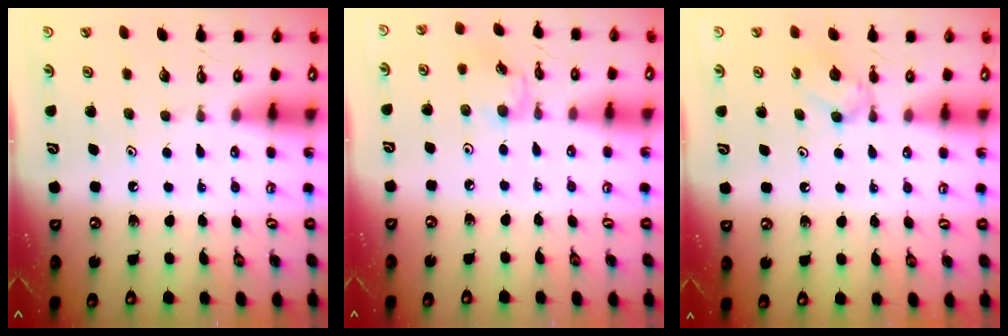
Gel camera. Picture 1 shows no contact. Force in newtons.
{"total": 3.7, "press": 3.7, "slide": 0.4}
{"total": 7.4, "press": 7.3, "slide": 0.8}